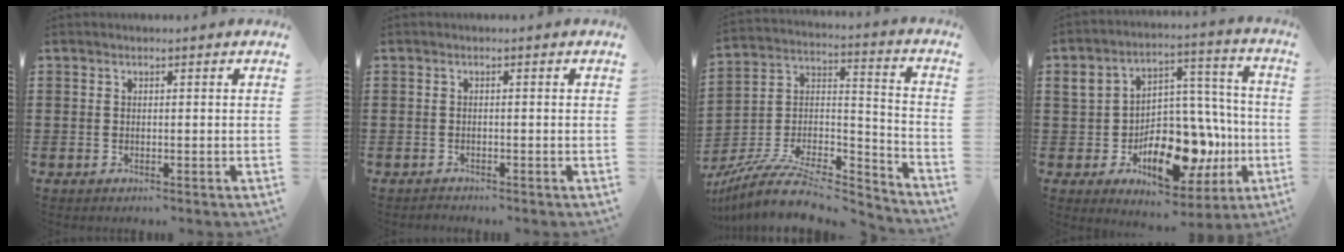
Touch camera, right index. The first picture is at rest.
{"total": 0.7, "force": [-0.7, 0.1, 0.0], "torque": [-0.002, 0.000, -0.014]}
{"total": 9.5, "force": [-7.8, 3.0, 4.3], "torque": [-0.090, 0.003, -0.156]}
{"total": 14.2, "force": [-3.3, 9.4, 10.0], "torque": [-0.151, 0.007, -0.047]}